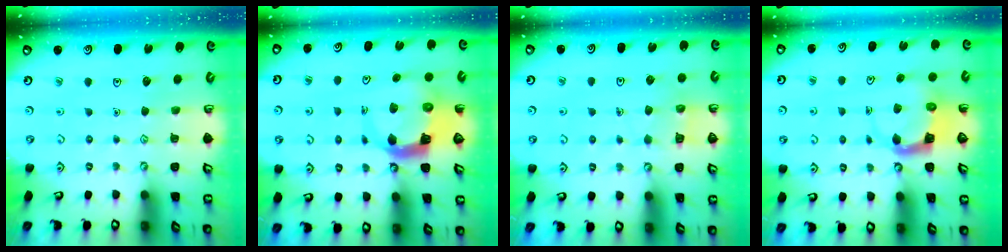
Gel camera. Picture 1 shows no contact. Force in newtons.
{"total": 7.1, "press": 7.1, "slide": 1.0}
{"total": 4.1, "press": 4.1, "slide": 0.4}
{"total": 3.7, "press": 3.6, "slide": 0.7}